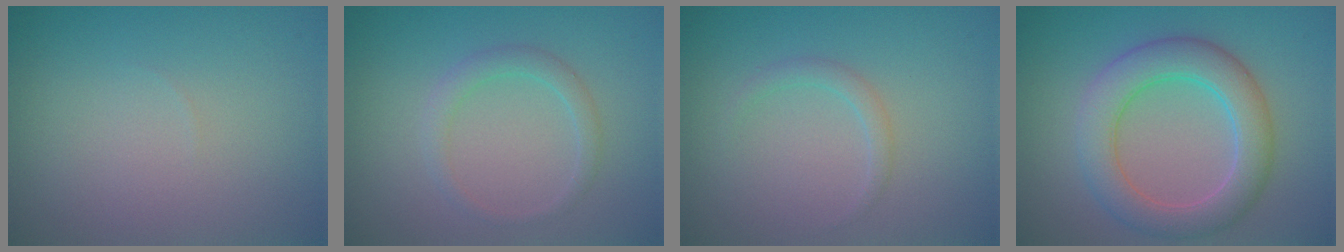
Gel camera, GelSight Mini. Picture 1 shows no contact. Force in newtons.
{"total": 1.7, "press": 1.7, "slide": 0.1}
{"total": 1.1, "press": 1.1, "slide": 0.1}
{"total": 5.5, "press": 5.5, "slide": 0.3}